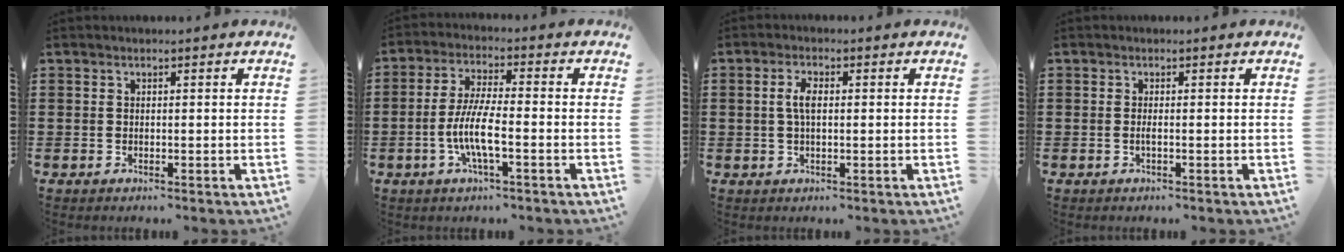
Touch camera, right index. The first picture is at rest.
{"total": 7.2, "force": [-2.2, 1.4, 6.7], "torque": [-0.147, -0.012, -0.049]}
{"total": 3.3, "force": [0.3, 1.2, 3.0], "torque": [-0.060, 0.006, 0.003]}
{"total": 0.9, "force": [-0.3, 0.0, 0.9], "torque": [-0.016, -0.003, -0.006]}